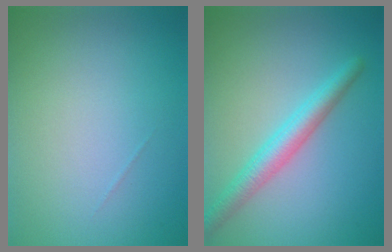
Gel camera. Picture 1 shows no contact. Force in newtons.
{"total": 3.5, "press": 3.5, "slide": 0.2}